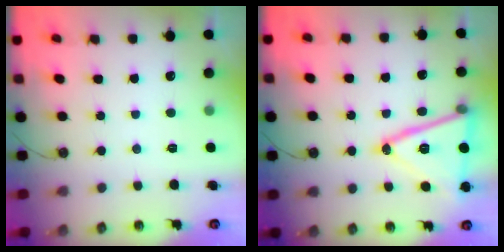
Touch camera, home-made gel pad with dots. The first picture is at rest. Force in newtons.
{"total": 19.4, "press": 19.1, "slide": 3.4}